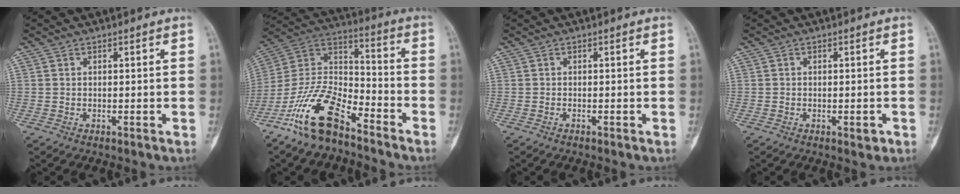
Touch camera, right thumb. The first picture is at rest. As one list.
[{"total": 16.0, "force": [-10.8, 6.4, 9.9], "torque": [-0.183, 0.075, -0.212]}, {"total": 0.0}, {"total": 1.4, "force": [-0.6, 0.7, 1.0], "torque": [-0.010, 0.000, -0.008]}]